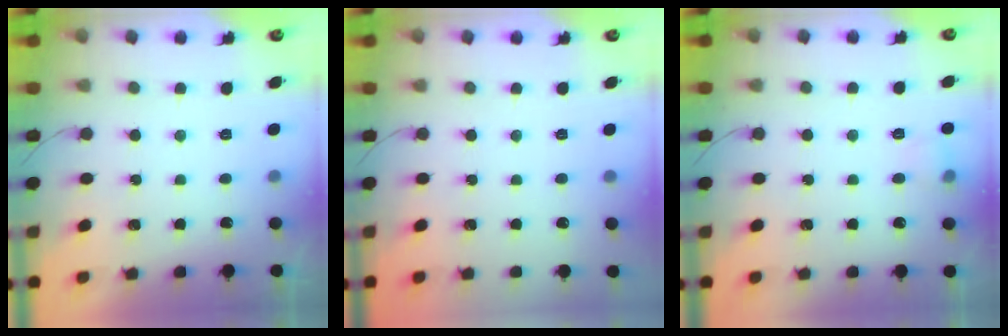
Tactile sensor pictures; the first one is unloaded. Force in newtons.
{"total": 0.0}
{"total": 5.4, "press": 5.2, "slide": 1.5}